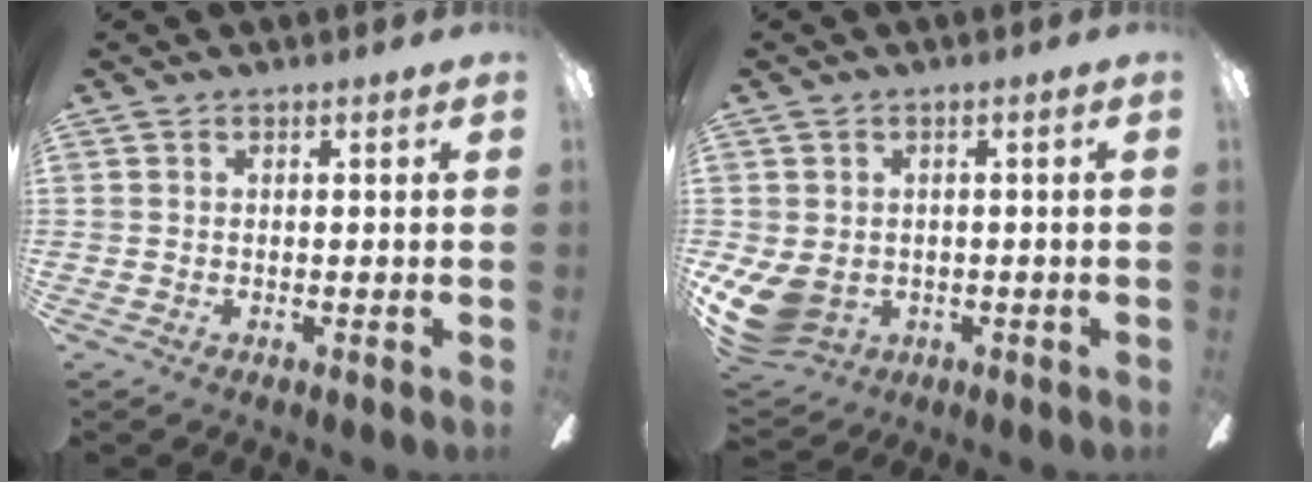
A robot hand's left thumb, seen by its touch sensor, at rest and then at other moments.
{"total": 7.9, "force": [-1.7, 6.3, 4.5], "torque": [-0.114, -0.001, -0.031]}